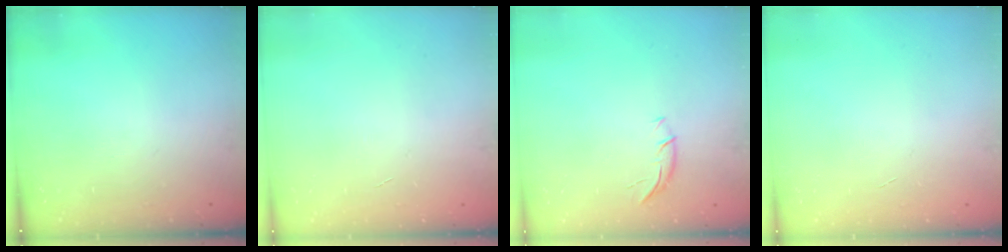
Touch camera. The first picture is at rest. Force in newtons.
{"total": 0.0}
{"total": 5.8, "press": 5.7, "slide": 1.0}
{"total": 0.0}